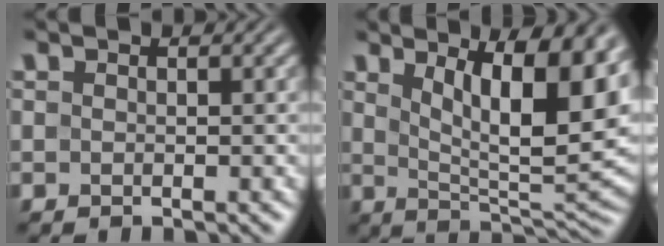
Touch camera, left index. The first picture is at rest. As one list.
[{"total": 12.1, "force": [4.4, 4.2, 10.5], "torque": [-0.127, -0.002, 0.064]}]